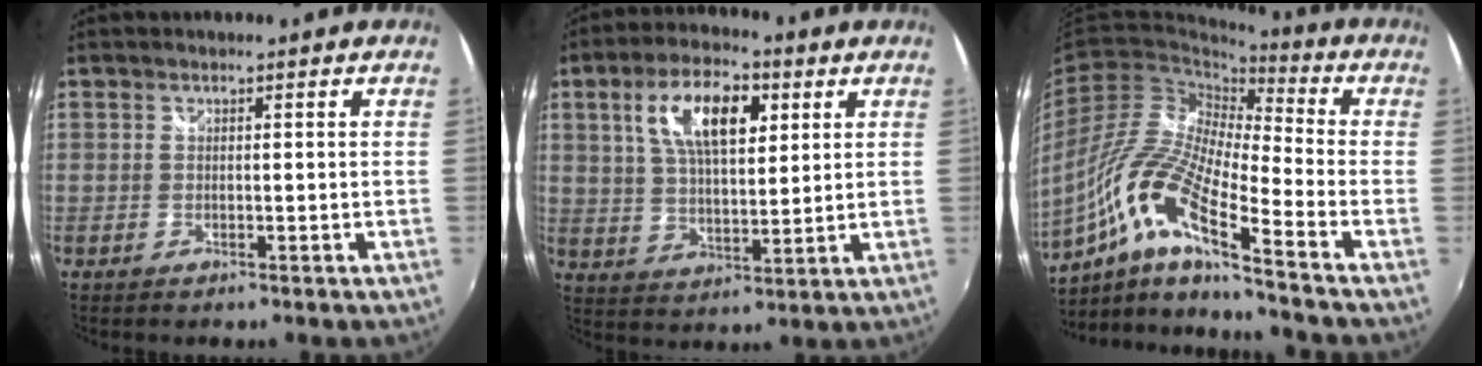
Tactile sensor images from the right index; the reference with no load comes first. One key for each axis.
{"total": 12.8, "fx": 4.8, "fy": 5.6, "fz": 10.4, "tx": -0.189, "ty": 0.022, "tz": 0.087}
{"total": 16.0, "fx": -9.0, "fy": 2.2, "fz": 13.1, "tx": -0.247, "ty": -0.017, "tz": -0.188}